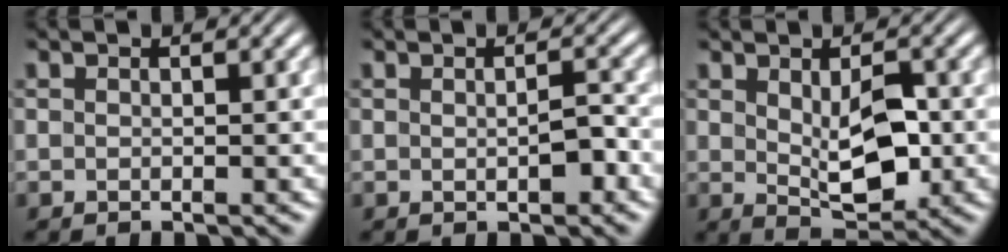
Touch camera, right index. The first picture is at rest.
{"total": 1.4, "force": [-0.5, 0.4, 1.2], "torque": [-0.014, -0.005, -0.009]}
{"total": 4.5, "force": [0.3, 1.8, 4.1], "torque": [-0.059, -0.019, 0.014]}